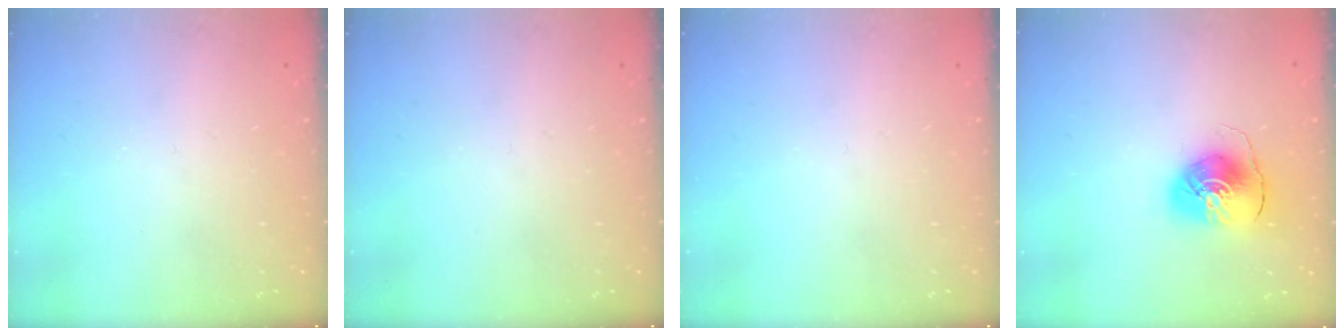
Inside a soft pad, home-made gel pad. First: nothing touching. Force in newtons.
{"total": 0.0}
{"total": 0.0}
{"total": 9.1, "press": 9.0, "slide": 0.9}